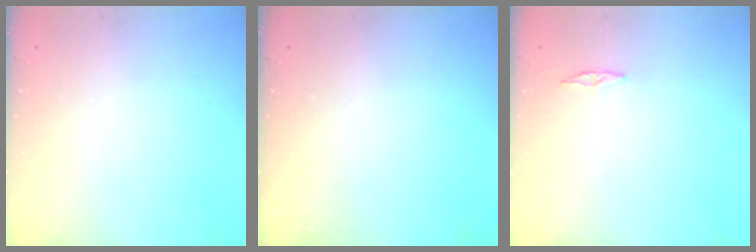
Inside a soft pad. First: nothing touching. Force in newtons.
{"total": 0.0}
{"total": 3.0, "press": 2.9, "slide": 0.3}